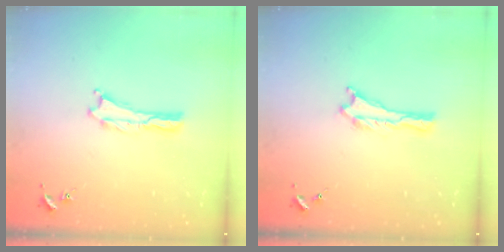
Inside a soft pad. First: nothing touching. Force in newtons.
{"total": 0.0}